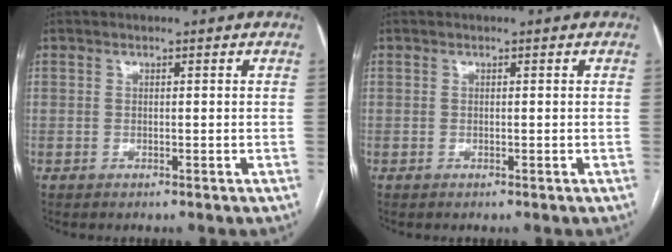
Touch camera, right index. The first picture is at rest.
{"total": 0.0}